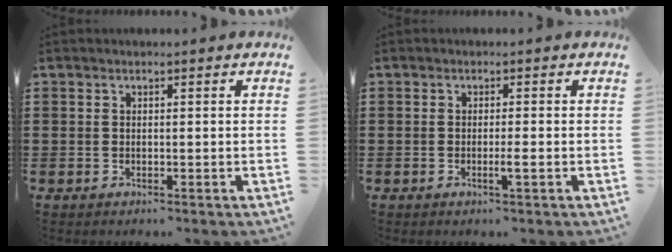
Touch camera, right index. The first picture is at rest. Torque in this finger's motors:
{"motor_torque": [0.56, -0.19, 0.03, 0.04]}